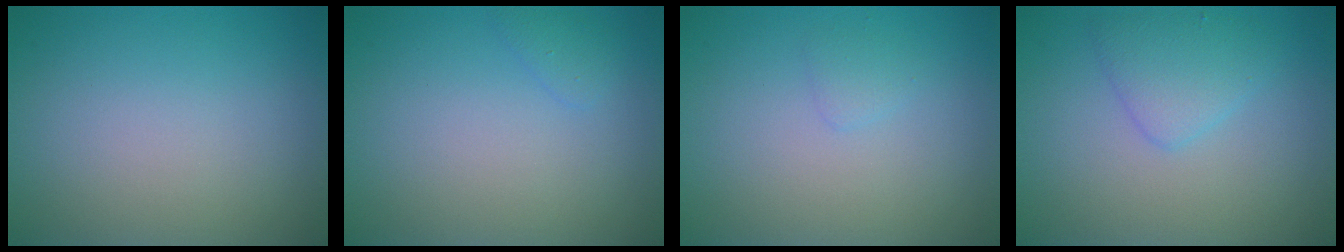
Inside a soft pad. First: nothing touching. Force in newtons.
{"total": 0.9, "press": 0.9, "slide": 0.0}
{"total": 0.8, "press": 0.8, "slide": 0.1}
{"total": 2.5, "press": 2.5, "slide": 0.1}